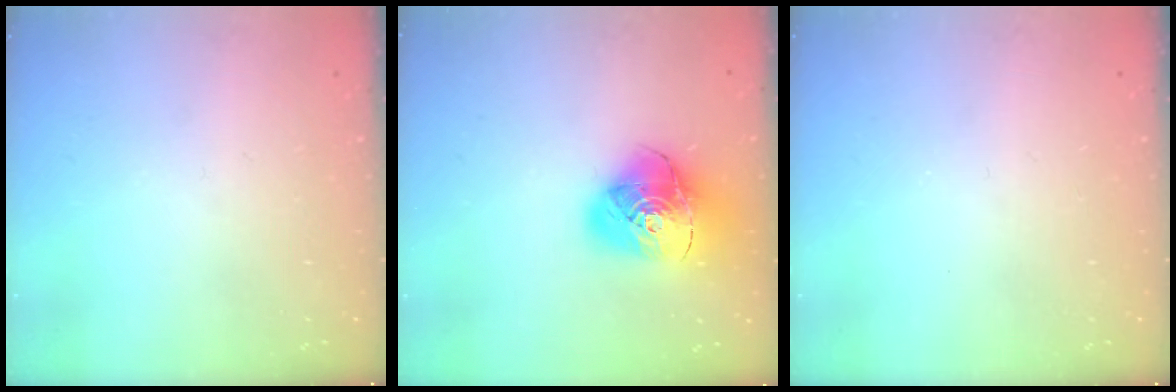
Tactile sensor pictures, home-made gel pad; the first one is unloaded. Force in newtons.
{"total": 17.5, "press": 17.3, "slide": 2.1}
{"total": 0.0}